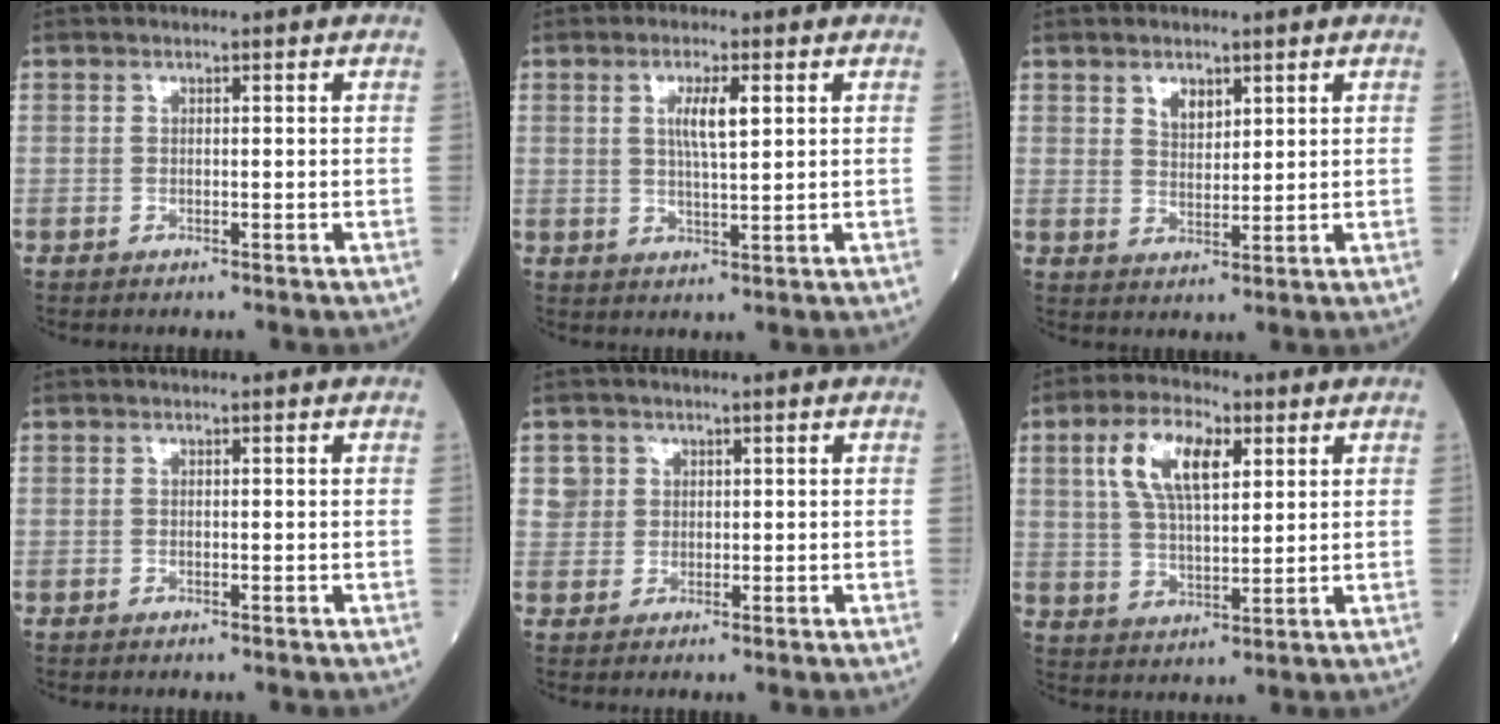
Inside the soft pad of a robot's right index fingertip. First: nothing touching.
{"total": 4.5, "force": [1.4, 0.6, 4.2], "torque": [-0.081, 0.003, 0.026]}
{"total": 3.0, "force": [1.8, 1.7, 1.7], "torque": [-0.031, 0.001, 0.038]}
{"total": 0.0}
{"total": 2.4, "force": [1.0, 2.2, -0.1], "torque": [0.013, 0.006, 0.015]}
{"total": 9.9, "force": [3.7, 4.0, 8.2], "torque": [-0.166, 0.016, 0.070]}